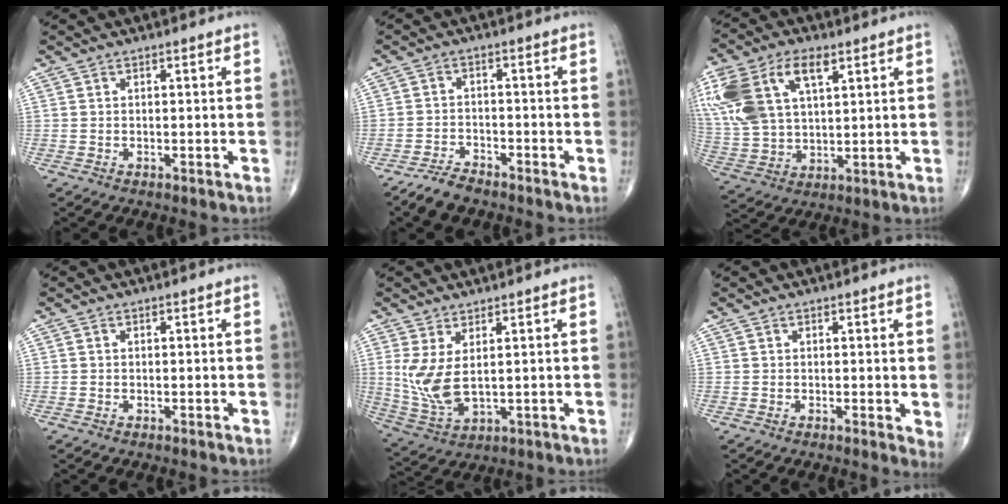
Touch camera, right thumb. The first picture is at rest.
{"total": 4.5, "force": [-3.9, 1.5, 1.7], "torque": [-0.037, 0.007, -0.076]}
{"total": 19.3, "force": [7.8, 10.8, 14.0], "torque": [-0.309, 0.004, 0.152]}
{"total": 0.0}
{"total": 8.4, "force": [1.5, 3.8, 7.3], "torque": [-0.163, -0.018, 0.046]}
{"total": 2.2, "force": [0.5, 0.9, 1.9], "torque": [-0.025, -0.009, 0.005]}